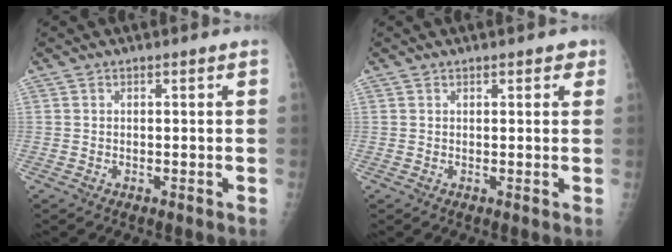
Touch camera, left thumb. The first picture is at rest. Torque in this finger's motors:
{"motor_torque": [-0.18, -0.02, -0.31, -0.16, 0.03]}